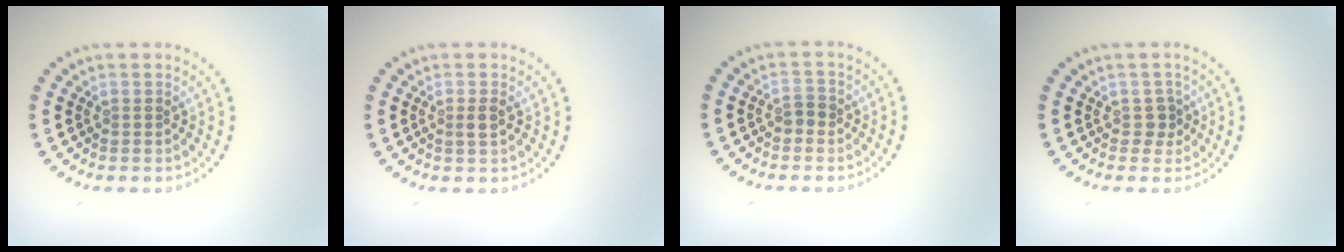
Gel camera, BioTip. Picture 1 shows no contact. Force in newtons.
{"total": 1.2, "press": 1.1, "slide": 0.5}
{"total": 1.2, "press": 1.1, "slide": 0.3}
{"total": 1.3, "press": 1.1, "slide": 0.7}